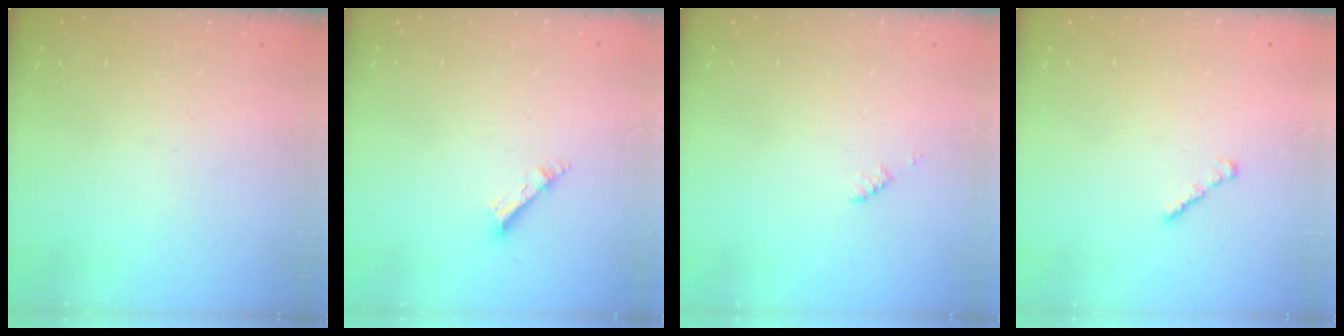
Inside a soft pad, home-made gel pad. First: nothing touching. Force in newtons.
{"total": 3.8, "press": 3.8, "slide": 0.2}
{"total": 1.2, "press": 1.2, "slide": 0.2}
{"total": 1.6, "press": 1.5, "slide": 0.5}